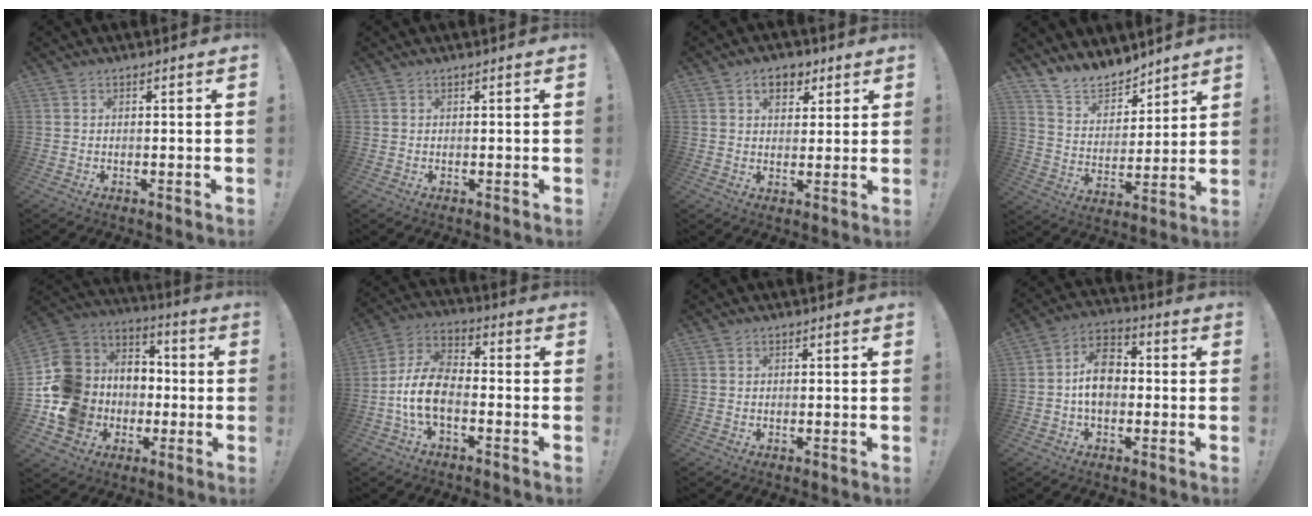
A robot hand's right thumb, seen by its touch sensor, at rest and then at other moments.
{"total": 0.0}
{"total": 7.2, "force": [3.4, 5.0, 3.9], "torque": [-0.045, -0.006, 0.061]}
{"total": 11.8, "force": [10.9, 4.3, 1.8], "torque": [-0.049, -0.094, 0.208]}
{"total": 19.1, "force": [-3.9, 16.9, 8.0], "torque": [-0.151, 0.029, -0.025]}
{"total": 11.6, "force": [-4.2, 6.6, 8.6], "torque": [-0.175, 0.022, -0.074]}
{"total": 0.0}
{"total": 10.4, "force": [-0.5, 7.2, 7.4], "torque": [-0.111, 0.010, -0.008]}